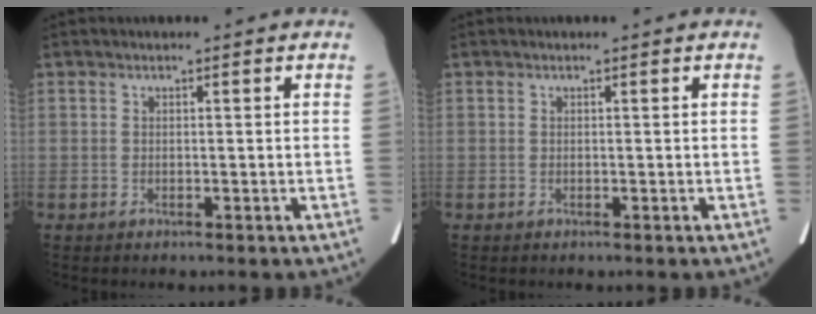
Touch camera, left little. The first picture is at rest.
{"total": 0.0}